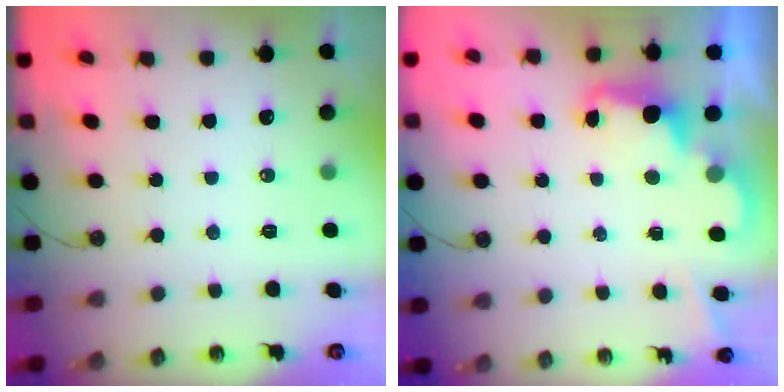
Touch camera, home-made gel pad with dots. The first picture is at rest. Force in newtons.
{"total": 2.4, "press": 2.3, "slide": 0.6}